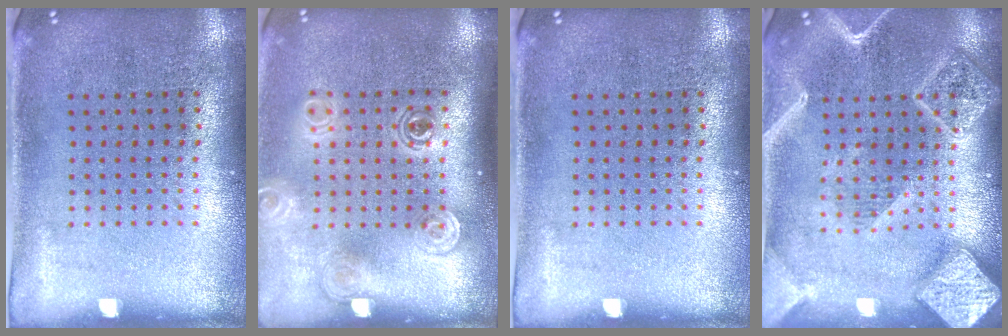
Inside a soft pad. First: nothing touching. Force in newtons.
{"total": 1.7, "press": 1.4, "slide": 1.0}
{"total": 0.0}
{"total": 2.8, "press": 2.8, "slide": 0.3}